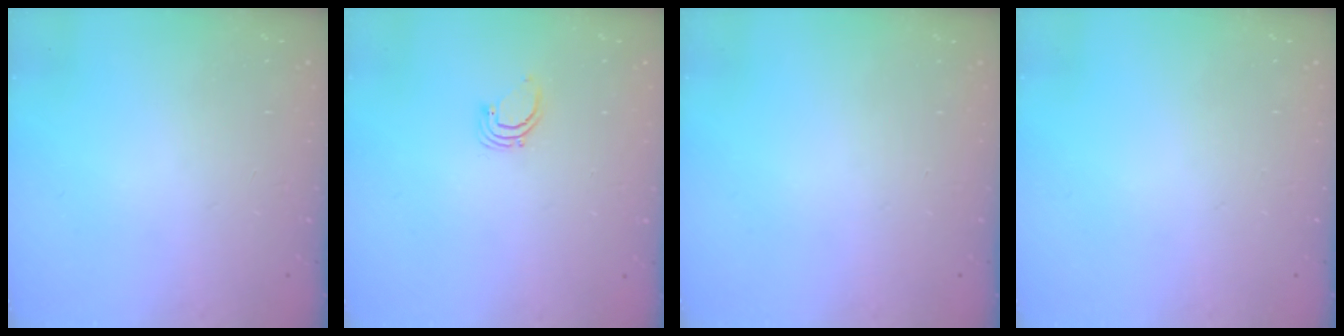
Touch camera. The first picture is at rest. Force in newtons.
{"total": 2.3, "press": 2.3, "slide": 0.1}
{"total": 0.0}
{"total": 0.0}